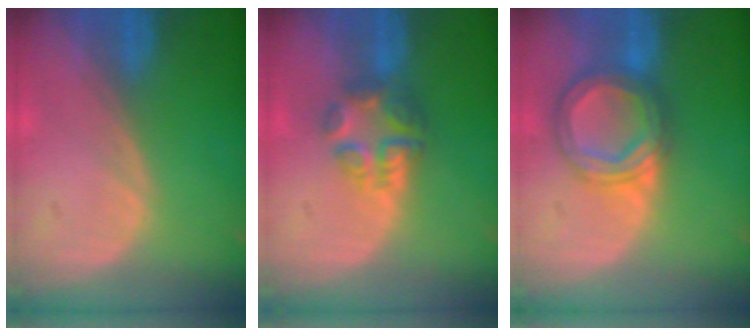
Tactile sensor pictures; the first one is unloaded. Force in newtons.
{"total": 6.0, "press": 5.2, "slide": 3.1}
{"total": 7.2, "press": 7.2, "slide": 0.6}